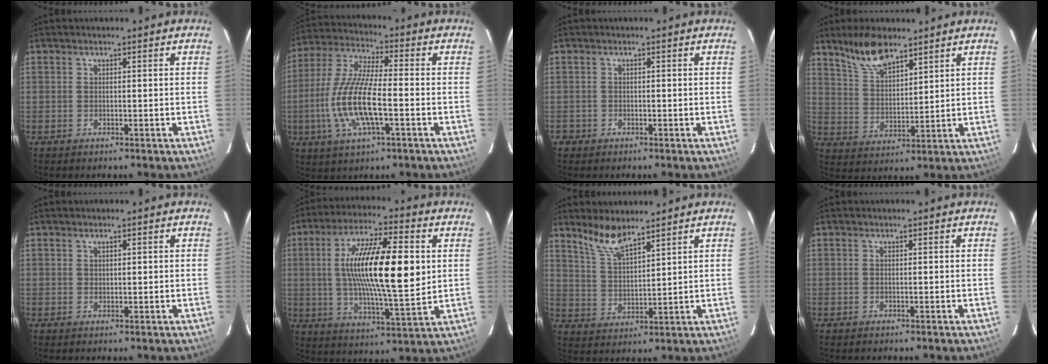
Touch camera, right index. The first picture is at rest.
{"total": 14.3, "force": [-3.5, 3.7, 13.4], "torque": [-0.280, -0.006, -0.069]}
{"total": 1.5, "force": [-0.8, 1.3, 0.0], "torque": [-0.006, 0.004, -0.012]}
{"total": 9.0, "force": [6.9, 3.0, 4.9], "torque": [-0.096, 0.013, 0.139]}
{"total": 0.9, "force": [0.6, 0.6, 0.4], "torque": [-0.005, 0.003, 0.011]}
{"total": 19.4, "force": [2.8, 4.6, 18.6], "torque": [-0.330, 0.007, 0.045]}
{"total": 7.0, "force": [5.8, 1.6, 3.6], "torque": [-0.071, 0.001, 0.122]}
{"total": 0.0}